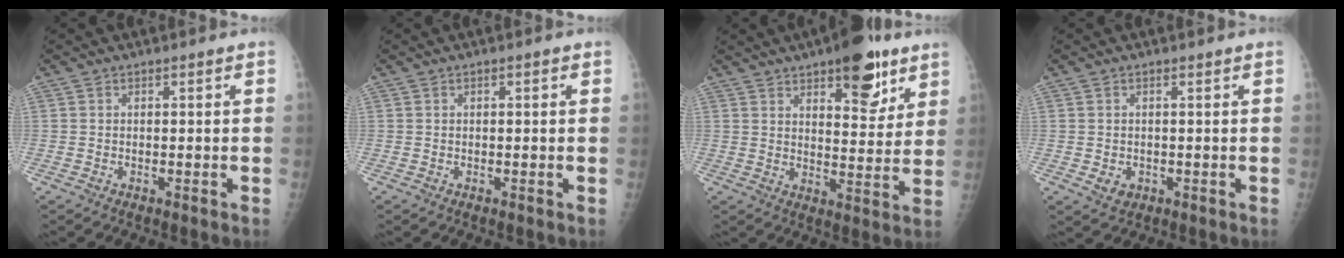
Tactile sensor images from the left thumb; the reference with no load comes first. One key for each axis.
{"total": 0.8, "fx": 0.3, "fy": 0.3, "fz": 0.6, "tx": -0.009, "ty": 0.002, "tz": 0.002}
{"total": 13.7, "fx": 8.2, "fy": 5.5, "fz": 9.5, "tx": -0.090, "ty": -0.040, "tz": 0.115}
{"total": 2.3, "fx": -0.3, "fy": 2.0, "fz": 1.1, "tx": -0.012, "ty": -0.001, "tz": 0.006}